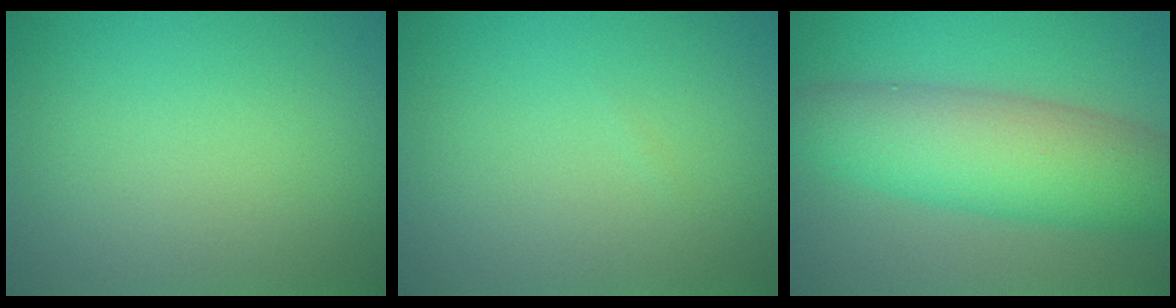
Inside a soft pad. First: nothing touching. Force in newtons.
{"total": 0.0}
{"total": 8.2, "press": 8.2, "slide": 0.1}